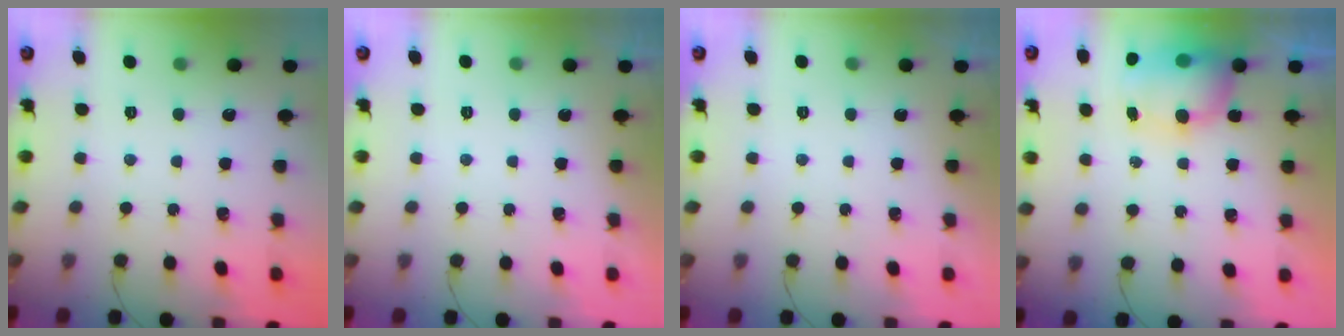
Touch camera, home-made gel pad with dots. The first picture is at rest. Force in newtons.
{"total": 0.0}
{"total": 0.0}
{"total": 8.5, "press": 8.3, "slide": 1.8}